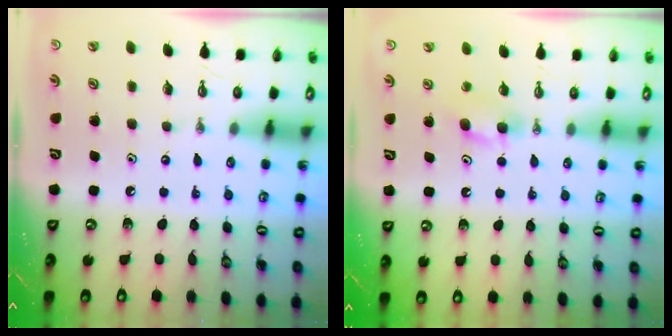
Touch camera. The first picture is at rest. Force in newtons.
{"total": 3.9, "press": 3.8, "slide": 0.6}